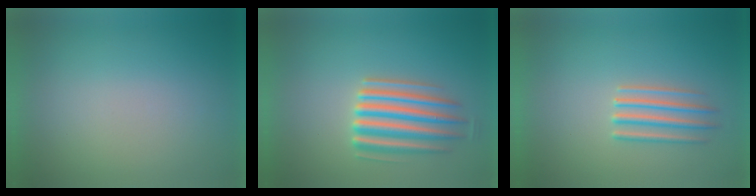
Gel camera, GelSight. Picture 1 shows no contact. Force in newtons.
{"total": 5.5}
{"total": 2.7}